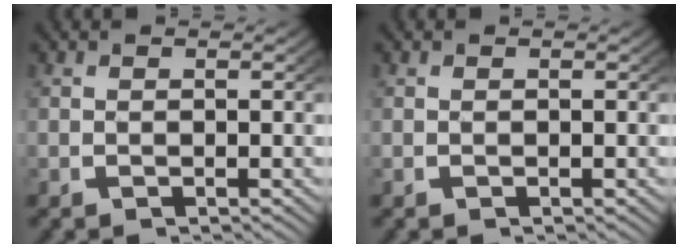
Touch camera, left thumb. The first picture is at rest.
{"total": 0.0}